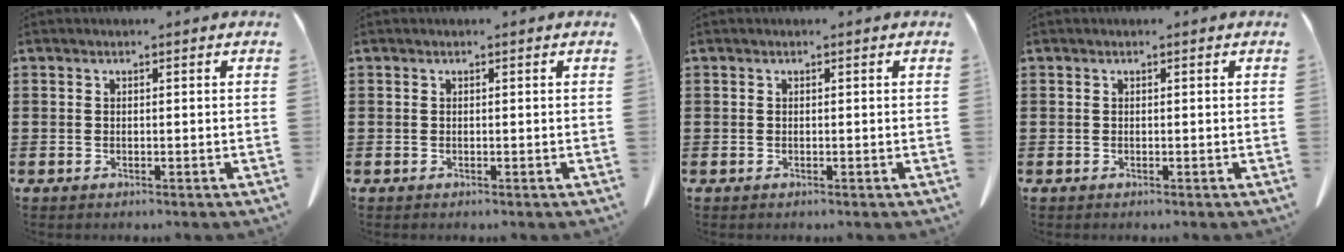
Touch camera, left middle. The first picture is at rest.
{"total": 0.0}
{"total": 0.0}
{"total": 0.0}